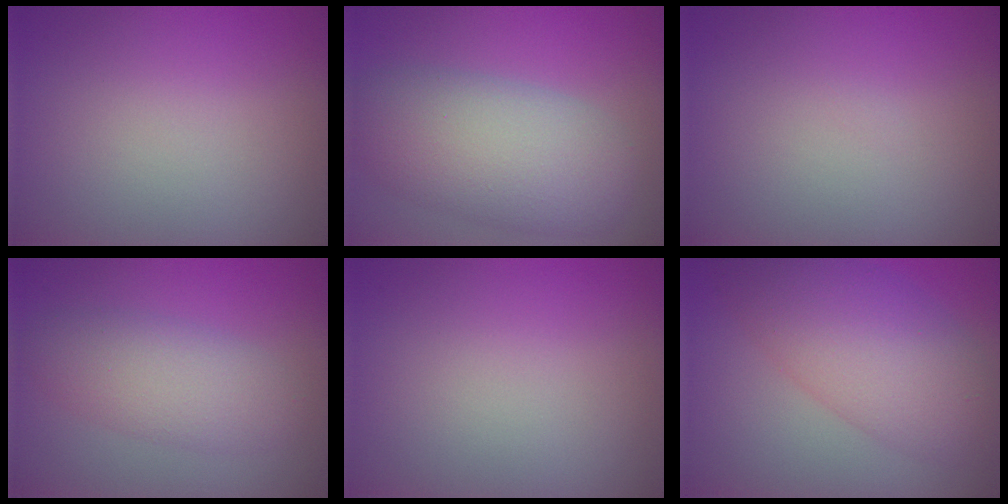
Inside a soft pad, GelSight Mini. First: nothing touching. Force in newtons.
{"total": 7.5, "press": 7.5, "slide": 0.4}
{"total": 0.0}
{"total": 4.1, "press": 4.1, "slide": 0.1}
{"total": 0.0}
{"total": 7.3, "press": 7.3, "slide": 0.2}